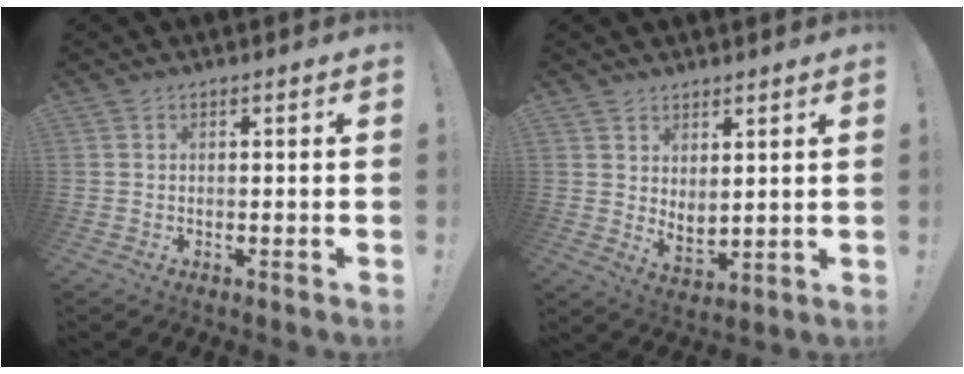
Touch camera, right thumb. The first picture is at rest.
{"total": 4.8, "force": [4.4, 1.6, 1.1], "torque": [-0.021, -0.031, 0.083]}